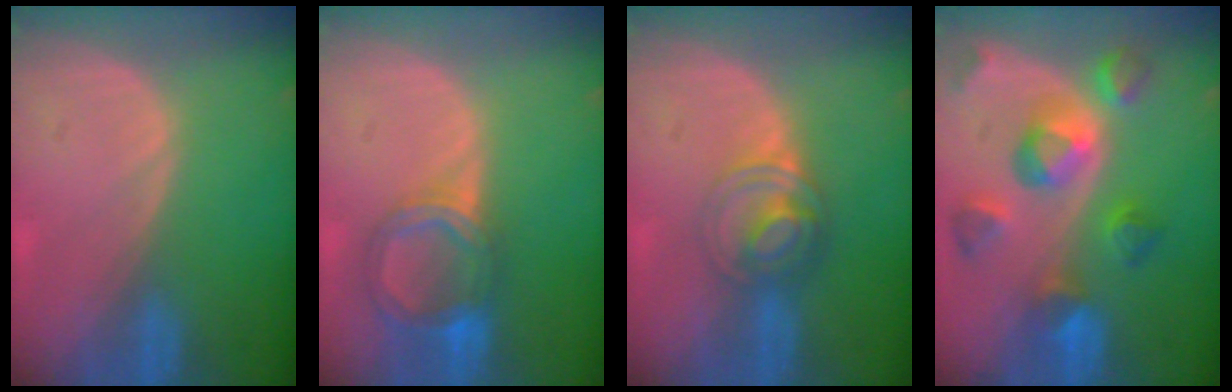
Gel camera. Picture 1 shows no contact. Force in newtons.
{"total": 6.4, "press": 5.9, "slide": 2.7}
{"total": 6.2, "press": 5.3, "slide": 3.2}
{"total": 10.0, "press": 8.9, "slide": 4.6}